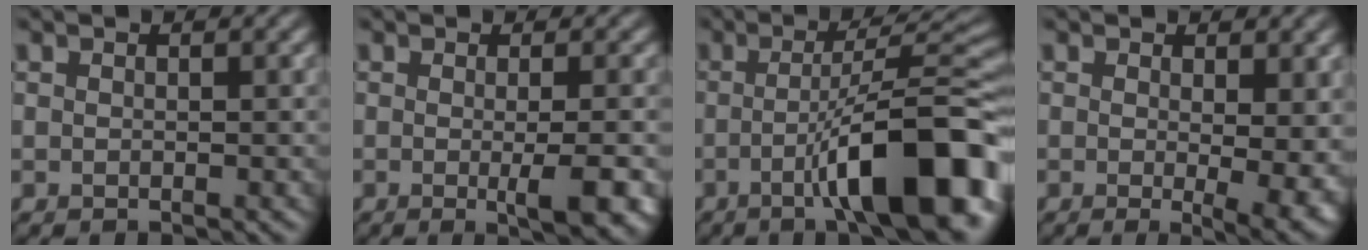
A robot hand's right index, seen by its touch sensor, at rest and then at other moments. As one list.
[{"total": 4.6, "force": [-0.8, 1.1, 4.4], "torque": [-0.058, -0.005, -0.010]}, {"total": 12.2, "force": [-4.0, 2.7, 11.2], "torque": [-0.149, 0.012, -0.059]}, {"total": 5.8, "force": [-0.2, 1.8, 5.5], "torque": [-0.066, -0.017, 0.002]}]